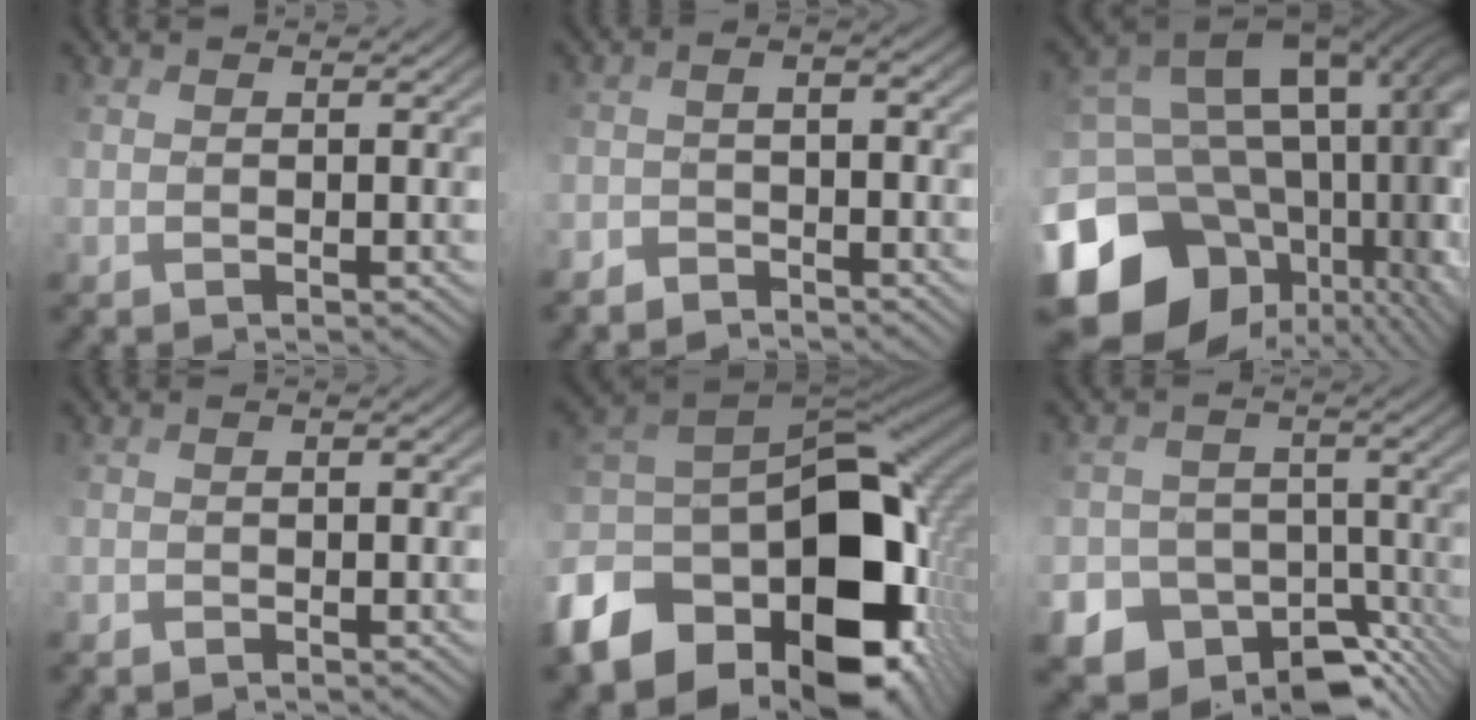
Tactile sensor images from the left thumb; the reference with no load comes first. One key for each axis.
{"total": 4.0, "fx": -3.7, "fy": 0.6, "fz": 1.2, "tx": -0.021, "ty": -0.003, "tz": -0.075}
{"total": 20.1, "fx": -4.1, "fy": 15.3, "fz": 12.4, "tx": -0.244, "ty": -0.026, "tz": -0.038}
{"total": 1.7, "fx": -1.6, "fy": 0.3, "fz": 0.5, "tx": -0.002, "ty": 0.000, "tz": -0.029}
{"total": 19.6, "fx": -6.6, "fy": 12.9, "fz": 13.2, "tx": -0.291, "ty": -0.042, "tz": -0.090}
{"total": 13.8, "fx": -9.4, "fy": 9.4, "fz": 3.8, "tx": -0.098, "ty": -0.047, "tz": -0.133}